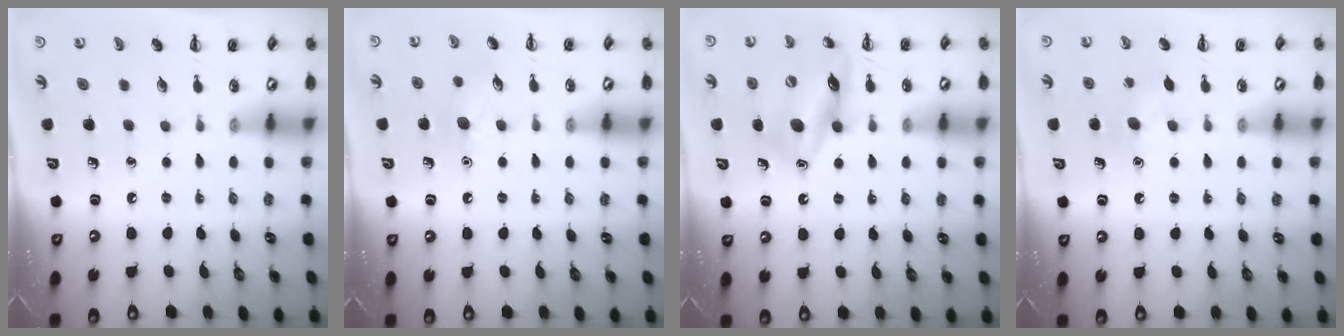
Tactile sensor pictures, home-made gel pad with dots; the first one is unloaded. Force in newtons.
{"total": 7.8, "press": 7.6, "slide": 1.7}
{"total": 15.5, "press": 15.3, "slide": 2.9}
{"total": 7.3, "press": 7.1, "slide": 1.6}